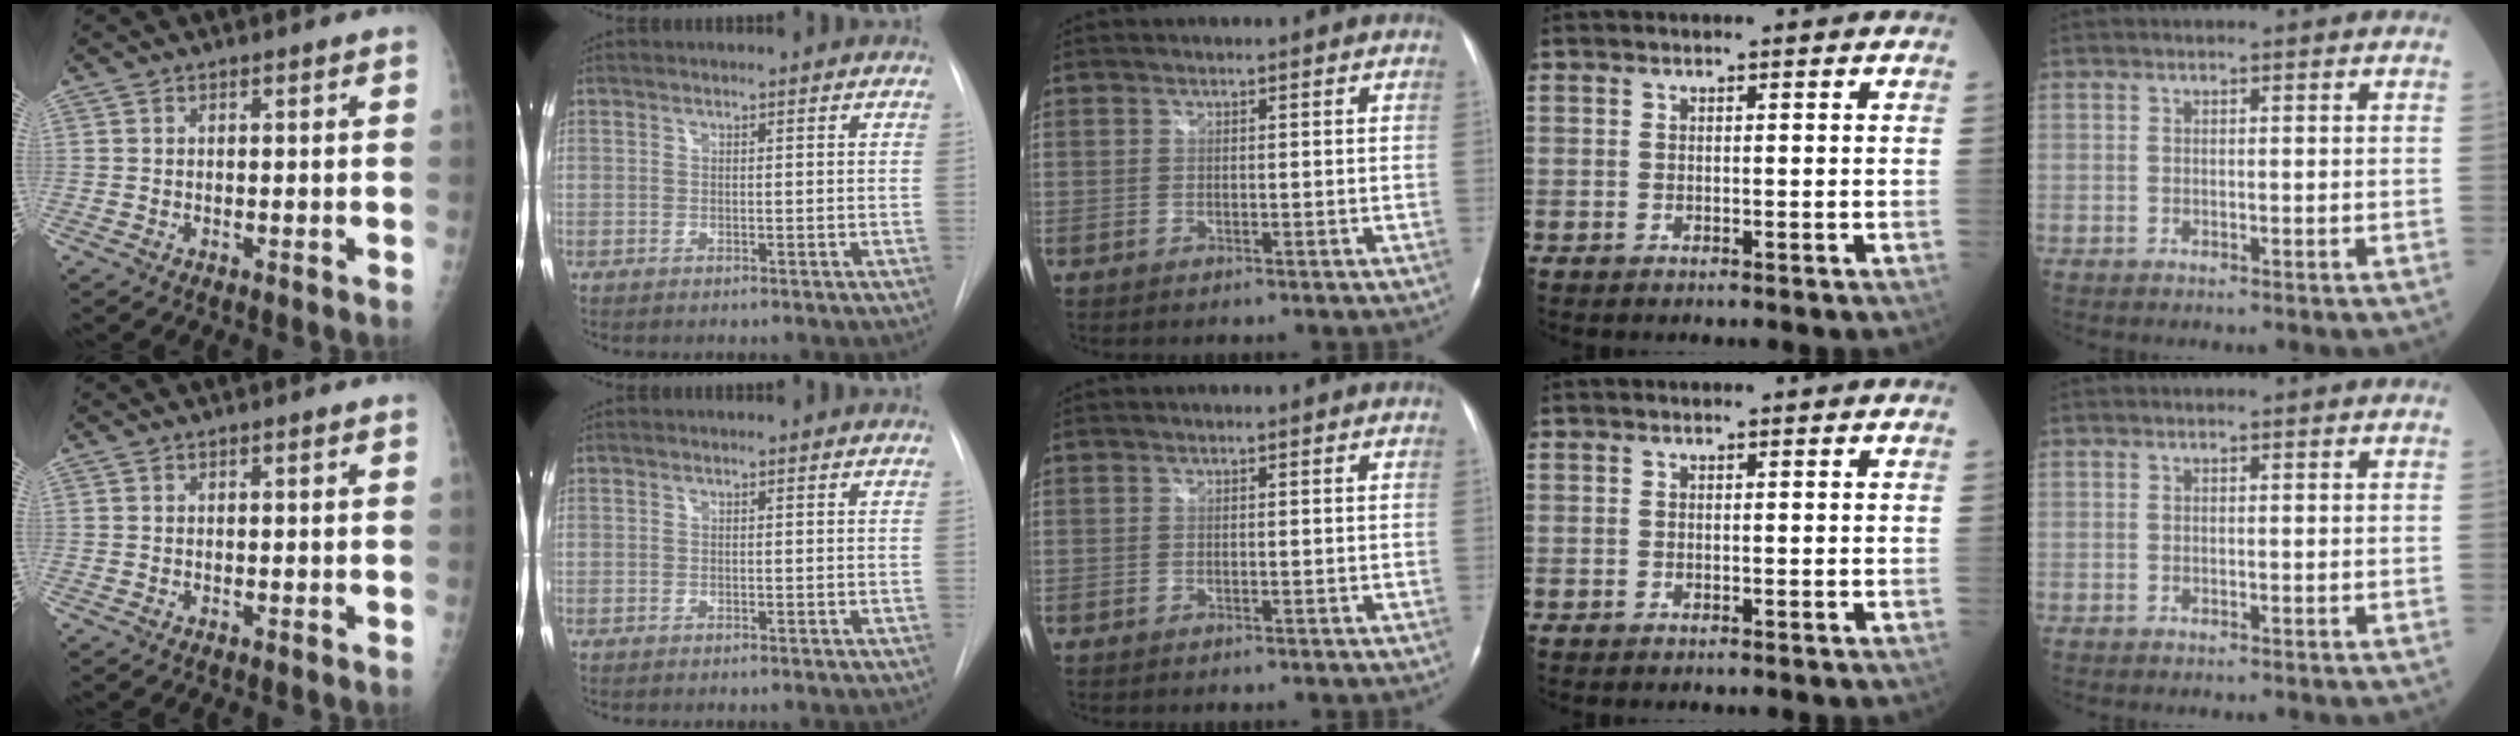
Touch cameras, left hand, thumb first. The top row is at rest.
{}